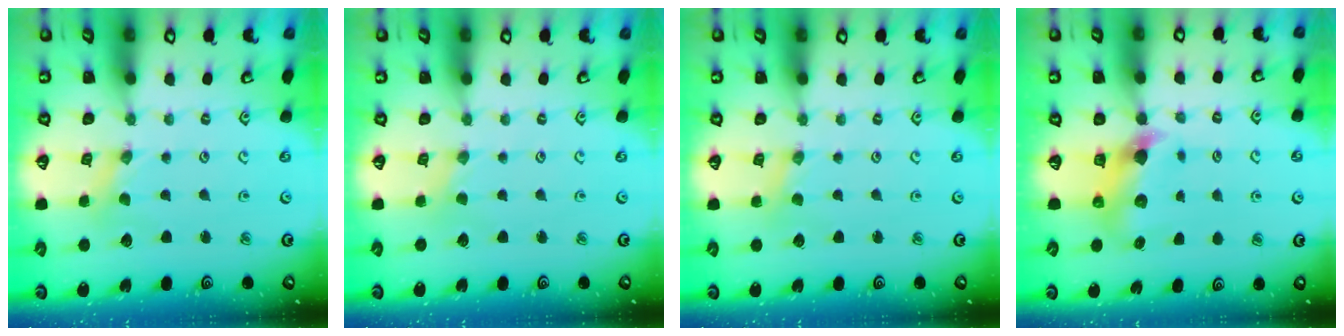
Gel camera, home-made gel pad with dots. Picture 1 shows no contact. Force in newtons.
{"total": 0.0}
{"total": 1.0, "press": 1.0, "slide": 0.2}
{"total": 6.4, "press": 6.4, "slide": 0.4}